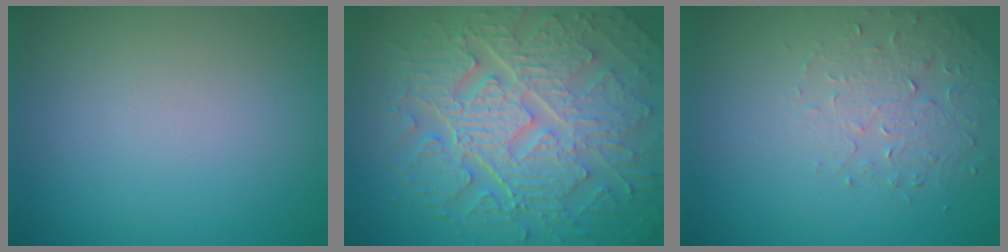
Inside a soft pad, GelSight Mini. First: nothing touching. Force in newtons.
{"total": 10.6, "press": 7.0, "slide": 8.0}
{"total": 1.9, "press": 1.5, "slide": 1.1}